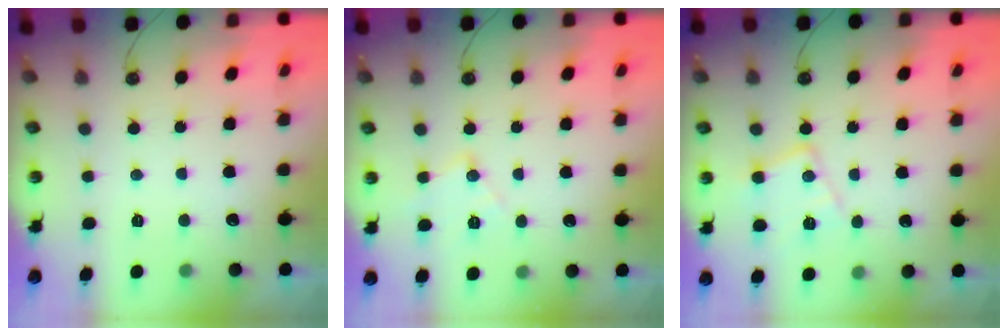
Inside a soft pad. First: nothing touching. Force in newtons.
{"total": 9.6, "press": 9.6, "slide": 0.6}
{"total": 12.8, "press": 12.8, "slide": 0.8}